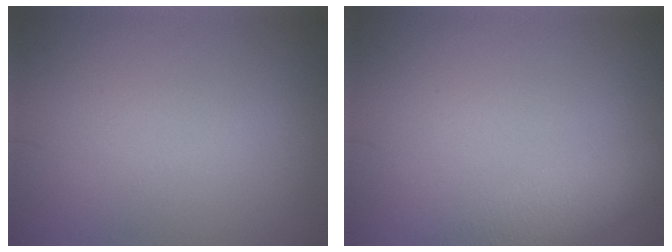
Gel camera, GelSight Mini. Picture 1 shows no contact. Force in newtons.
{"total": 4.8, "press": 4.8, "slide": 0.5}